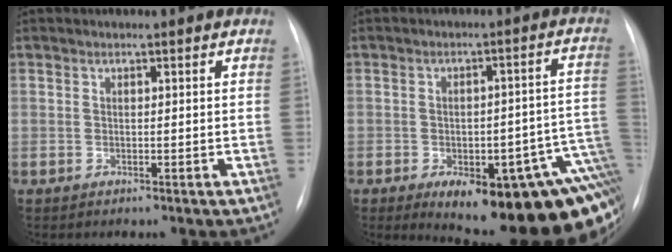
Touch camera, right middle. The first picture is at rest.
{"total": 21.8, "force": [-11.3, 7.3, 17.1], "torque": [-0.116, 0.033, -0.130]}